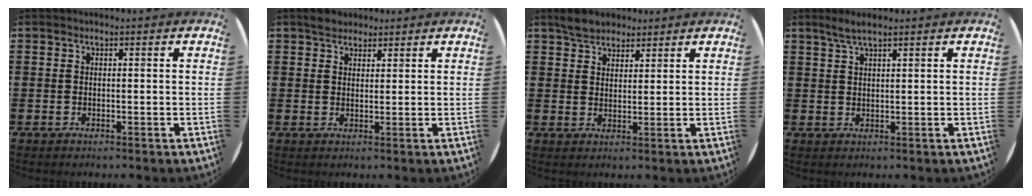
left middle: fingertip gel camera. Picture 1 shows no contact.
{"total": 2.2, "force": [2.0, 1.0, 0.2], "torque": [0.001, 0.001, 0.037]}
{"total": 3.5, "force": [3.1, 1.5, 0.6], "torque": [-0.011, 0.002, 0.059]}
{"total": 2.5, "force": [1.9, 0.1, 1.6], "torque": [-0.033, 0.003, 0.034]}